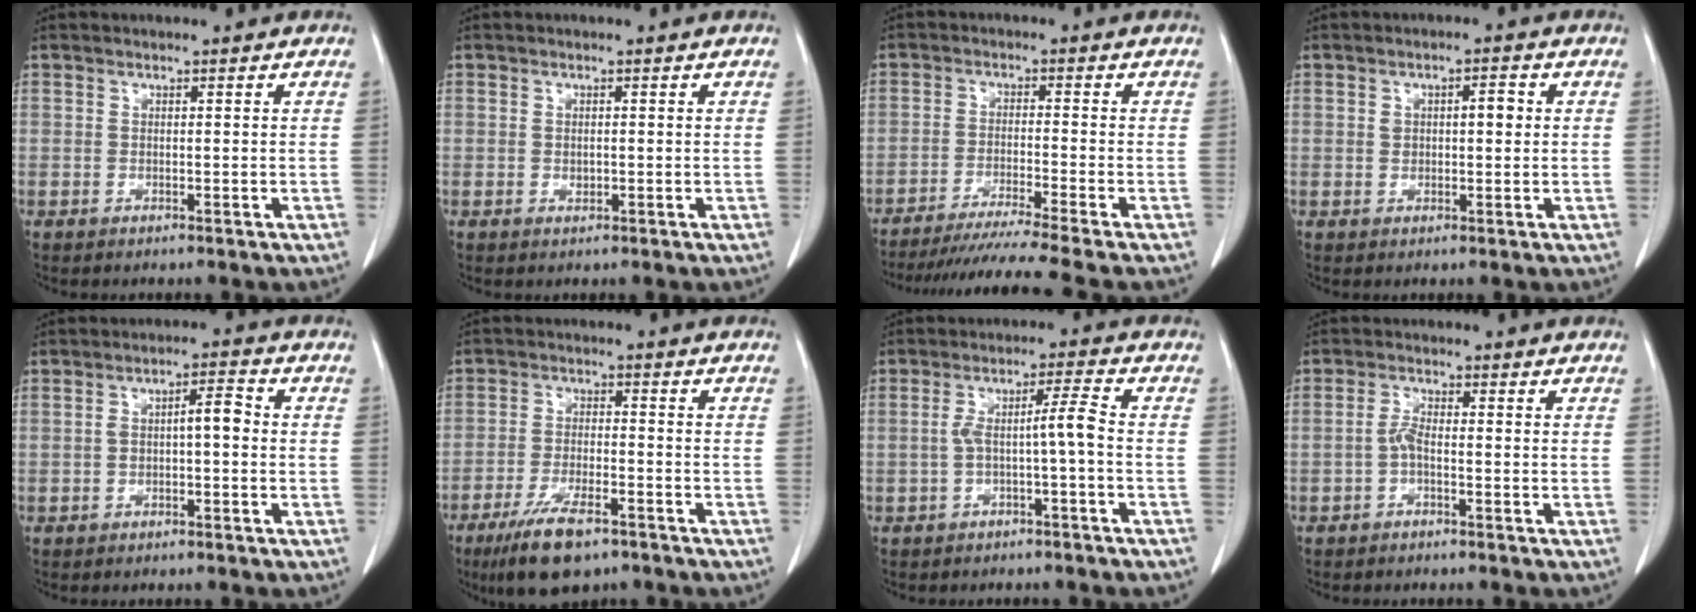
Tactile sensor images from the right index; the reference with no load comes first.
{"total": 0.9, "force": [-0.1, 0.6, 0.6], "torque": [-0.010, 0.000, 0.001]}
{"total": 12.1, "force": [-10.5, -2.8, 5.3], "torque": [-0.062, -0.030, -0.168]}
{"total": 3.2, "force": [0.7, 1.4, 2.8], "torque": [-0.047, 0.010, 0.013]}
{"total": 4.1, "force": [-0.1, 1.2, 4.0], "torque": [-0.068, 0.023, -0.002]}
{"total": 9.6, "force": [-6.6, 2.6, 6.5], "torque": [-0.123, -0.016, -0.111]}
{"total": 4.7, "force": [-1.2, -0.3, 4.5], "torque": [-0.084, 0.021, -0.016]}
{"total": 2.0, "force": [-0.8, 0.4, 1.8], "torque": [-0.037, 0.003, -0.019]}